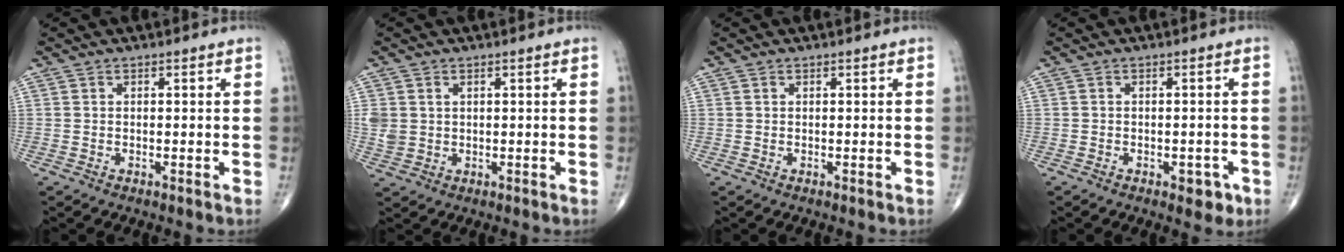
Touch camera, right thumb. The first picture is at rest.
{"total": 3.7, "force": [0.6, 3.1, 1.9], "torque": [-0.038, -0.001, 0.020]}
{"total": 0.0}
{"total": 3.4, "force": [-1.6, 2.0, 2.3], "torque": [-0.012, 0.004, -0.019]}